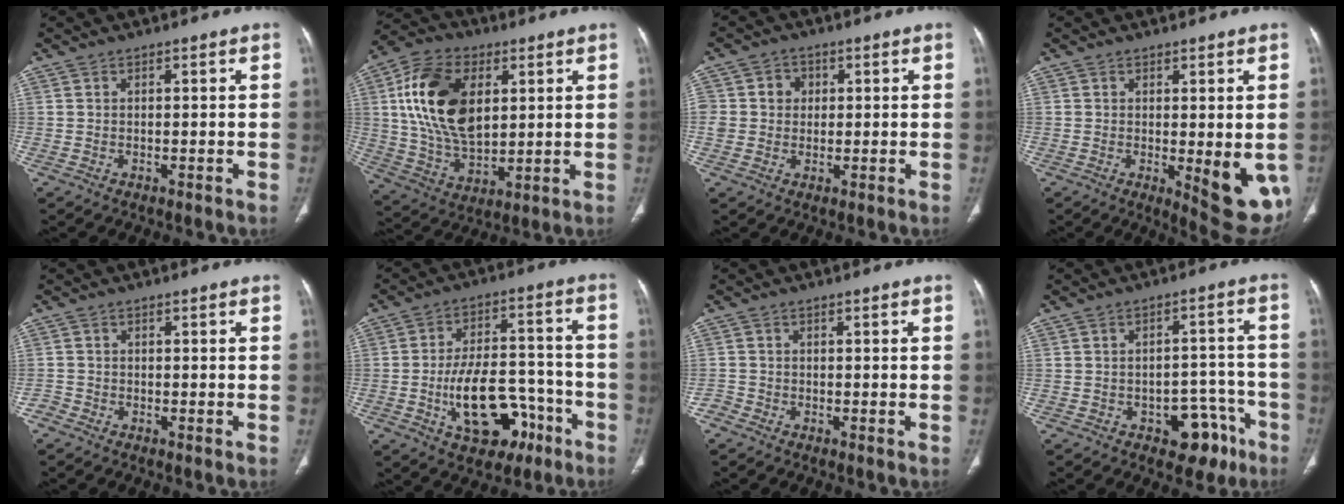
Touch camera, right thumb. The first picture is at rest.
{"total": 19.1, "force": [4.6, 11.7, 14.4], "torque": [-0.244, -0.008, 0.088]}
{"total": 6.0, "force": [1.0, 5.5, 2.2], "torque": [-0.015, 0.008, 0.019]}
{"total": 9.8, "force": [-1.5, 3.1, 9.2], "torque": [-0.107, -0.024, -0.011]}
{"total": 1.2, "force": [-0.8, 0.8, 0.5], "torque": [-0.004, -0.002, -0.024]}
{"total": 15.3, "force": [-6.1, 8.9, 10.8], "torque": [-0.146, 0.056, -0.084]}
{"total": 1.3, "force": [-0.8, 0.8, 0.5], "torque": [-0.004, -0.002, -0.024]}
{"total": 9.1, "force": [-4.9, 5.7, 5.2], "torque": [-0.029, 0.048, -0.058]}